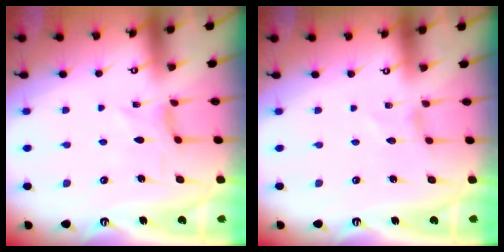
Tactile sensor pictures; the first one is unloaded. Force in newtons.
{"total": 0.0}